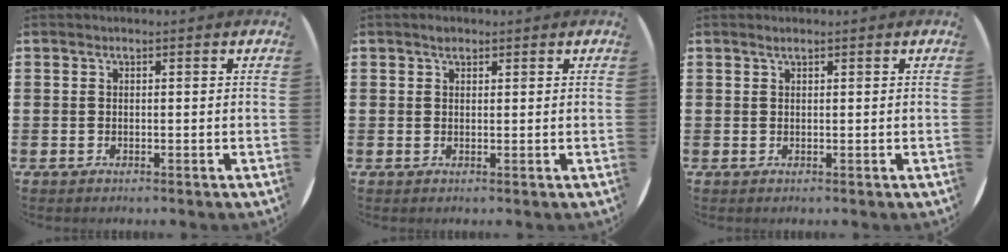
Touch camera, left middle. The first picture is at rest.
{"total": 1.1, "force": [0.9, 0.5, 0.4], "torque": [-0.001, 0.000, 0.014]}
{"total": 0.6, "force": [0.5, 0.0, 0.4], "torque": [-0.008, 0.000, 0.009]}